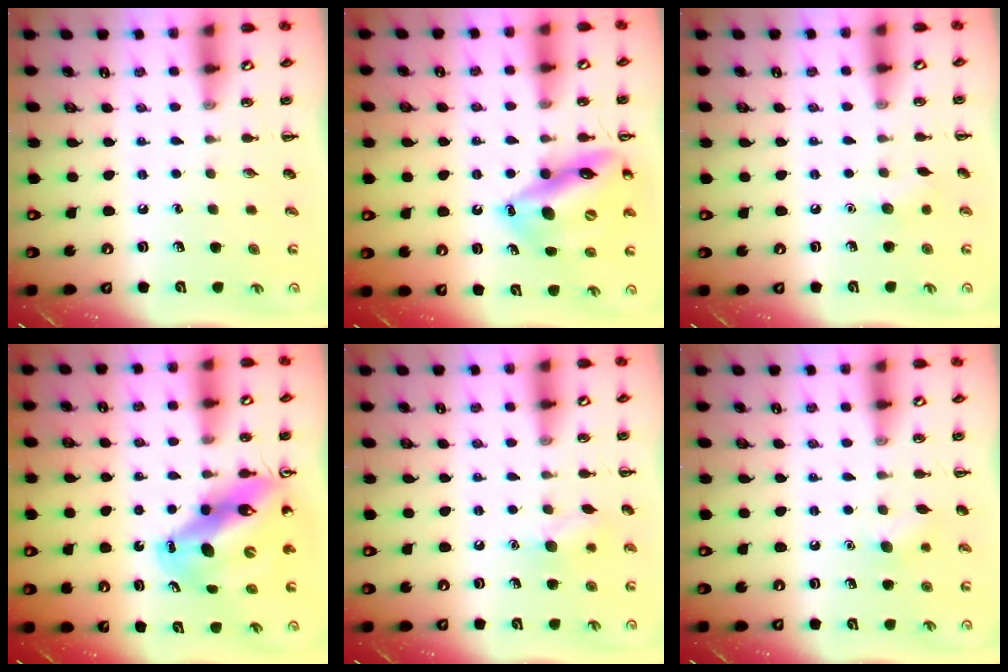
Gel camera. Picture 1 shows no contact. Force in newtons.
{"total": 17.1, "press": 16.7, "slide": 3.7}
{"total": 5.1, "press": 5.0, "slide": 1.1}
{"total": 15.2, "press": 14.4, "slide": 4.7}
{"total": 7.7, "press": 7.6, "slide": 1.4}
{"total": 5.9, "press": 5.8, "slide": 1.4}